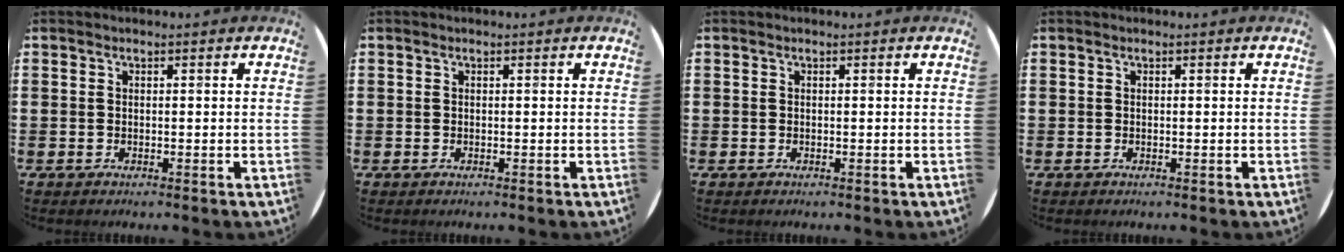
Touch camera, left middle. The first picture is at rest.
{"total": 0.0}
{"total": 0.0}
{"total": 0.0}